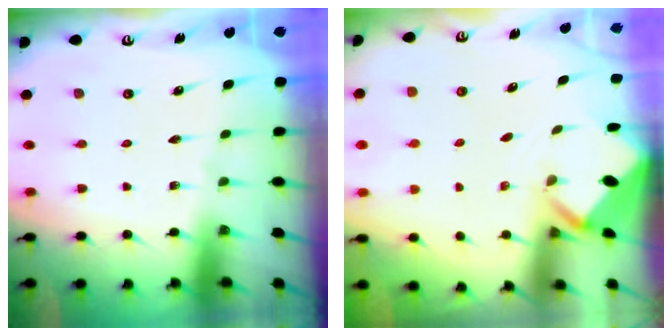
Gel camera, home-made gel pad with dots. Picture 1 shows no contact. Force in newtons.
{"total": 2.0, "press": 2.0, "slide": 0.0}